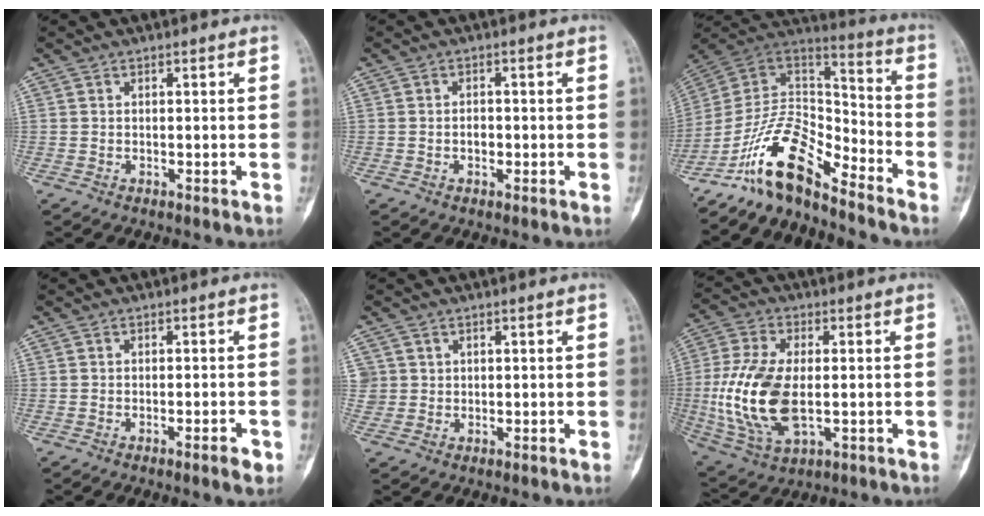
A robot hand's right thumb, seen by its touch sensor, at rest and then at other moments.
{"total": 1.8, "force": [-0.5, 1.3, 1.2], "torque": [-0.006, 0.006, -0.011]}
{"total": 15.0, "force": [-11.1, 5.4, 8.4], "torque": [-0.139, 0.104, -0.212]}
{"total": 2.7, "force": [-1.4, 0.5, 2.2], "torque": [-0.035, 0.002, -0.019]}
{"total": 2.1, "force": [0.7, 2.0, 0.0], "torque": [0.021, 0.000, 0.010]}
{"total": 17.1, "force": [-1.6, 9.1, 14.4], "torque": [-0.309, -0.008, -0.019]}